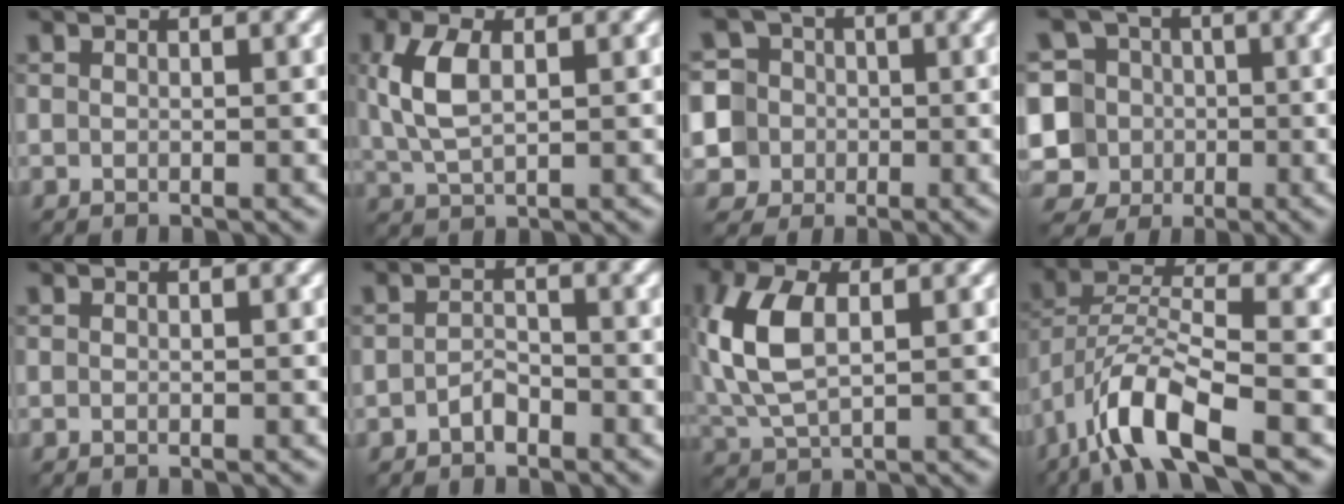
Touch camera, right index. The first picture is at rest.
{"total": 4.1, "force": [0.4, 2.2, 3.5], "torque": [-0.085, 0.013, 0.018]}
{"total": 8.2, "force": [-0.3, 7.9, 2.1], "torque": [-0.049, 0.028, -0.022]}
{"total": 9.0, "force": [-0.4, 8.4, 3.3], "torque": [-0.074, 0.038, -0.046]}
{"total": 0.0}
{"total": 1.6, "force": [-1.5, 0.4, 0.3], "torque": [-0.008, 0.009, -0.022]}
{"total": 6.6, "force": [0.5, 3.7, 5.4], "torque": [-0.138, 0.013, 0.017]}
{"total": 7.9, "force": [-5.1, 2.2, 5.6], "torque": [-0.106, 0.011, -0.096]}